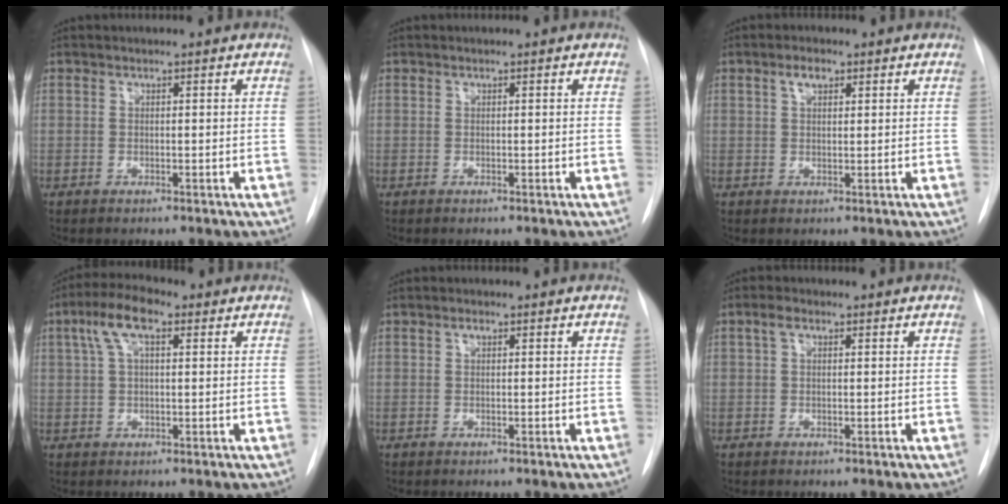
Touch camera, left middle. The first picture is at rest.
{"total": 0.0}
{"total": 2.5, "force": [1.3, 1.2, 1.7], "torque": [-0.034, 0.006, 0.024]}
{"total": 6.8, "force": [2.8, 2.4, 5.7], "torque": [-0.122, 0.028, 0.049]}
{"total": 0.6, "force": [0.3, 0.3, 0.5], "torque": [-0.008, 0.003, 0.003]}
{"total": 1.8, "force": [0.7, 0.9, 1.3], "torque": [-0.031, 0.016, 0.015]}